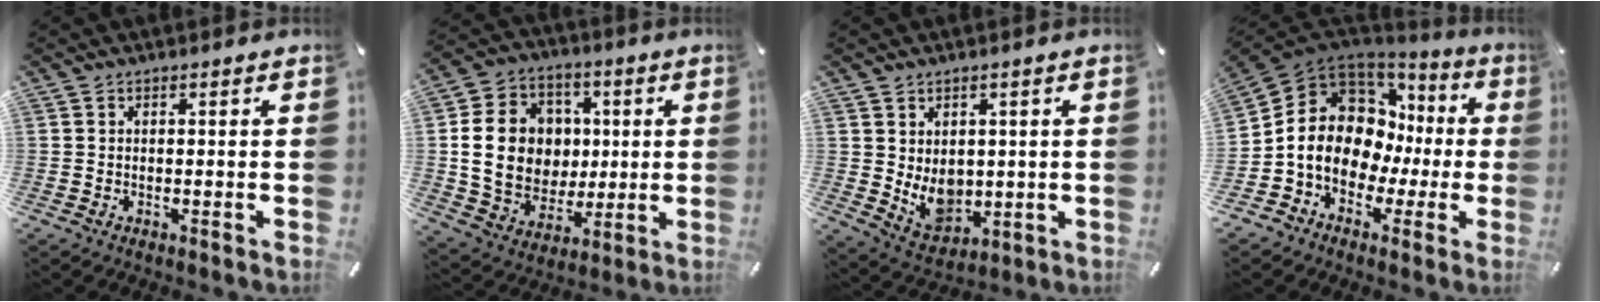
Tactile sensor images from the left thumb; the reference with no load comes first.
{"total": 17.1, "force": [1.6, 14.9, 8.4], "torque": [-0.161, 0.007, 0.038]}
{"total": 7.3, "force": [1.4, 6.2, 3.7], "torque": [-0.055, -0.020, 0.033]}
{"total": 13.6, "force": [0.1, 11.4, 7.5], "torque": [-0.161, -0.025, -0.001]}